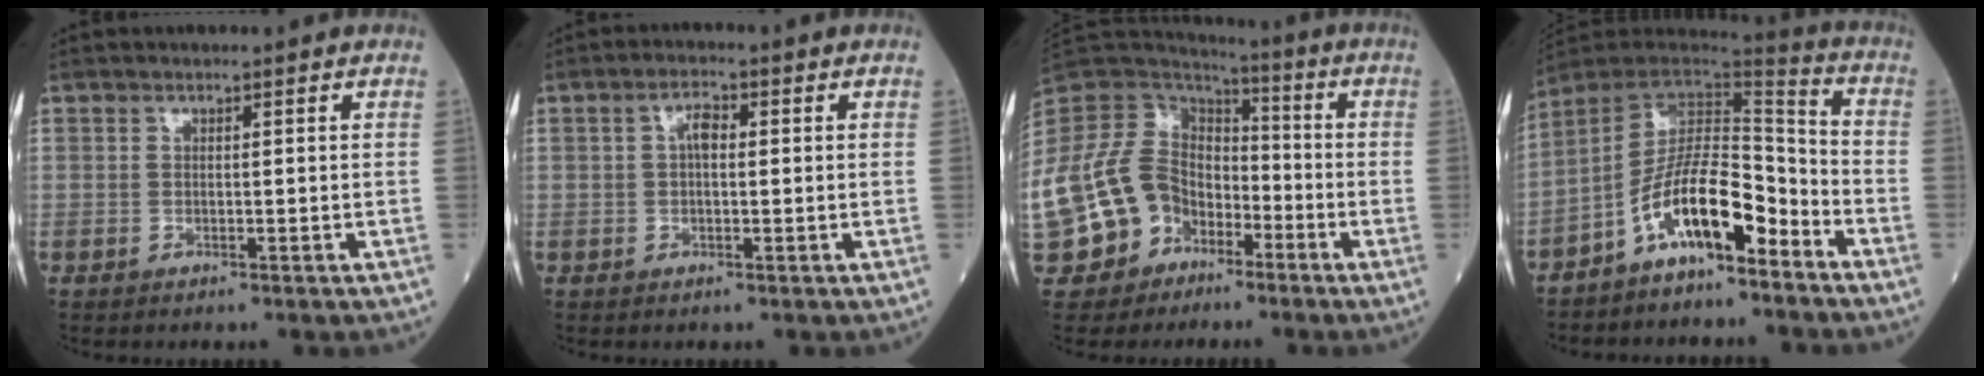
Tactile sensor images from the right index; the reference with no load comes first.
{"total": 2.7, "force": [0.4, 1.2, 2.4], "torque": [-0.043, 0.012, 0.004]}
{"total": 18.2, "force": [-7.4, 14.2, 8.6], "torque": [-0.212, 0.042, -0.126]}
{"total": 12.0, "force": [-7.0, 3.5, 9.1], "torque": [-0.166, 0.027, -0.126]}